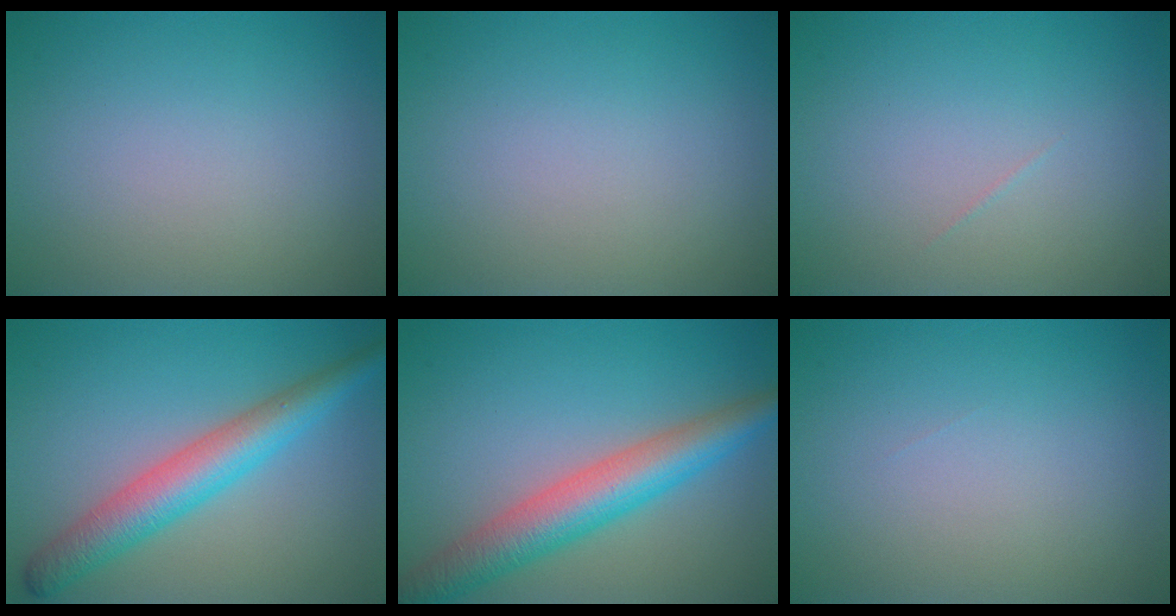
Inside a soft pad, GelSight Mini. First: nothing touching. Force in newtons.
{"total": 0.0}
{"total": 0.0}
{"total": 5.4, "press": 5.4, "slide": 0.1}
{"total": 6.5, "press": 6.5, "slide": 0.1}
{"total": 0.0}